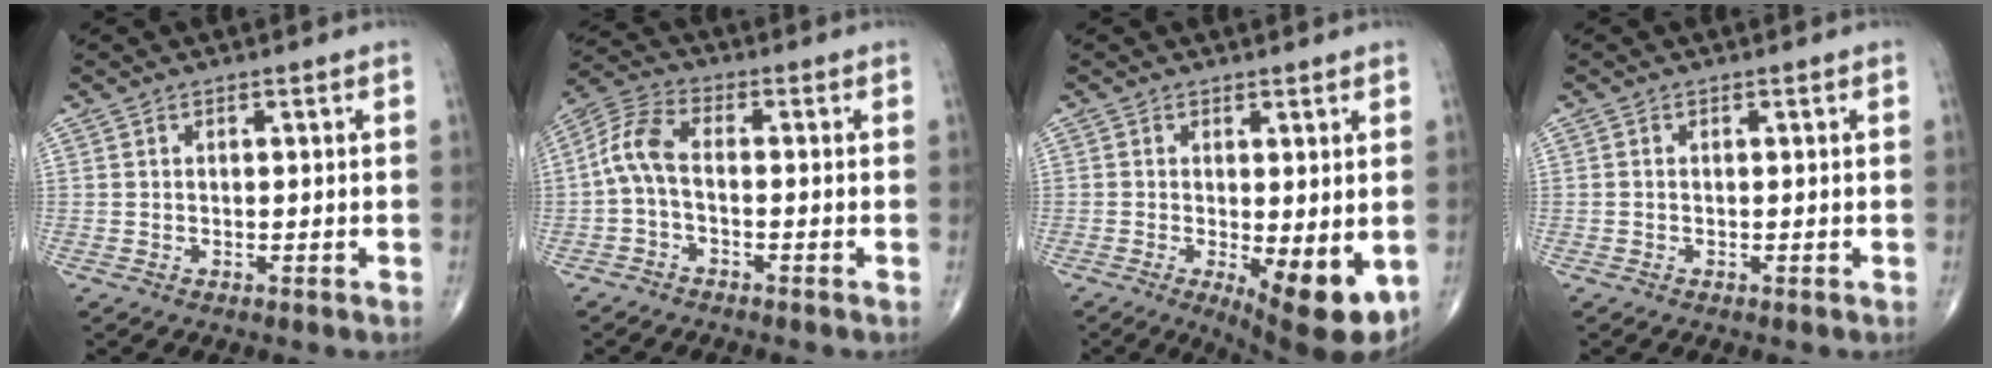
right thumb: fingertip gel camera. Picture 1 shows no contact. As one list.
[{"total": 6.8, "force": [-1.2, 3.3, 5.8], "torque": [-0.129, 0.028, -0.037]}, {"total": 10.6, "force": [-2.5, 3.6, 9.7], "torque": [-0.130, -0.024, -0.026]}, {"total": 0.0}]